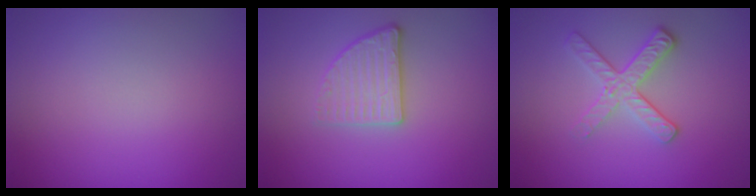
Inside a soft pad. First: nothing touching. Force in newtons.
{"total": 2.6, "press": 2.3, "slide": 1.2}
{"total": 2.8, "press": 2.5, "slide": 1.3}